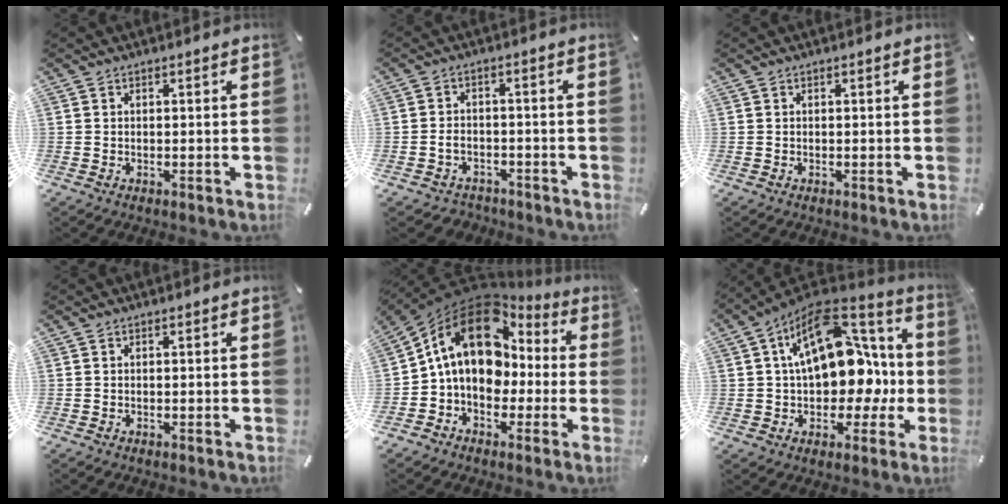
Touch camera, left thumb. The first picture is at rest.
{"total": 4.0, "force": [-1.7, 3.2, 1.6], "torque": [-0.036, 0.008, -0.033]}
{"total": 0.0}
{"total": 0.0}
{"total": 17.1, "force": [3.5, 13.1, 10.4], "torque": [-0.189, -0.011, 0.062]}
{"total": 20.5, "force": [4.0, 13.5, 14.9], "torque": [-0.225, -0.026, 0.072]}